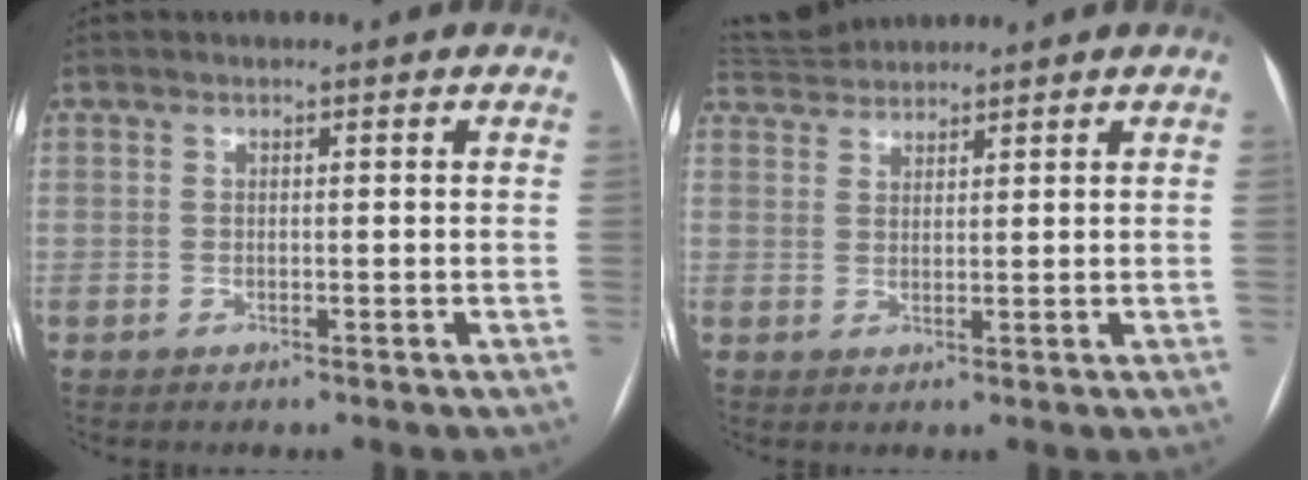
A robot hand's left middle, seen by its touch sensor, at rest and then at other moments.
{"total": 5.5, "force": [5.4, 0.7, 0.7], "torque": [-0.015, 0.033, 0.101]}